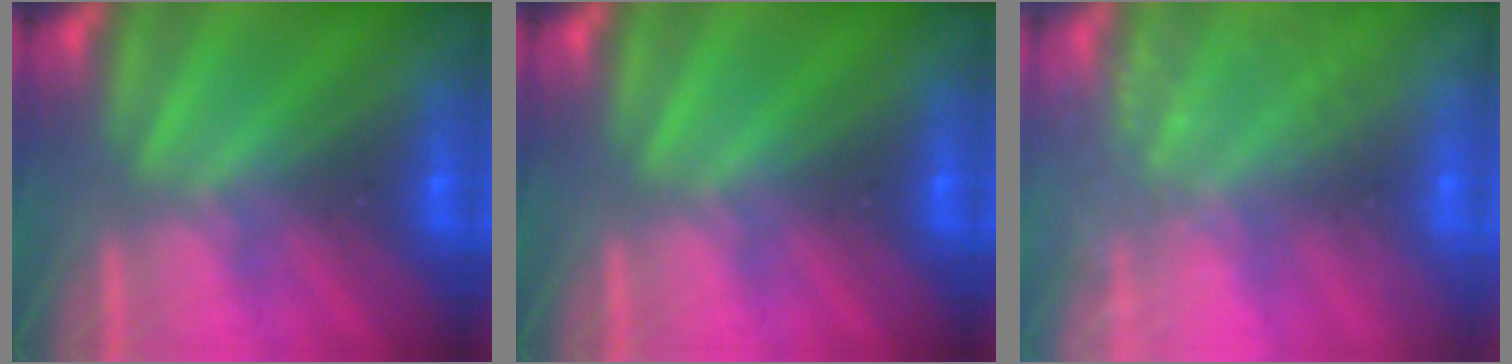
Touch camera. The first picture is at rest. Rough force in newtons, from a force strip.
{"total": 0.0}
{"total": 2.4}